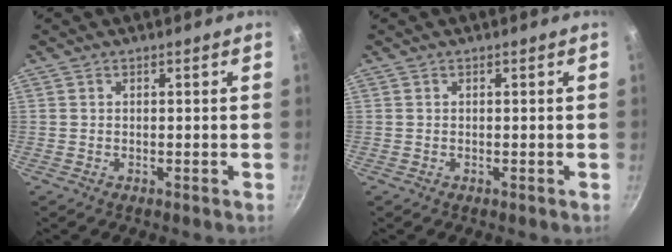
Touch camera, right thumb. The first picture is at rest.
{"total": 0.0}